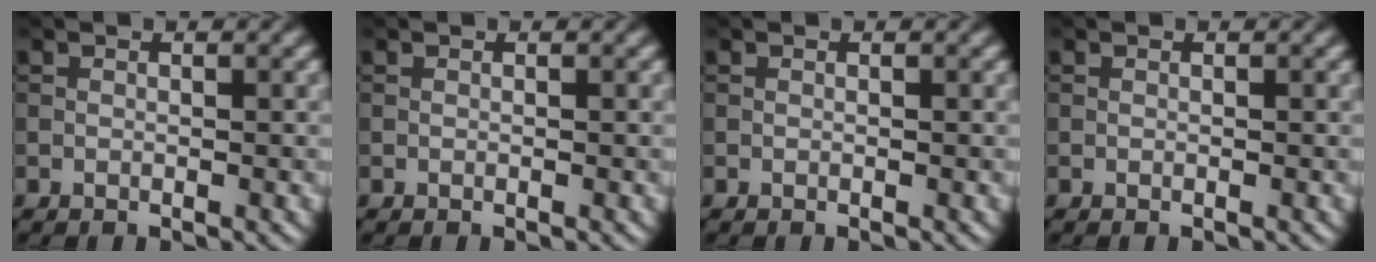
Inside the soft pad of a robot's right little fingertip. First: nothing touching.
{"total": 0.0}
{"total": 0.0}
{"total": 0.0}